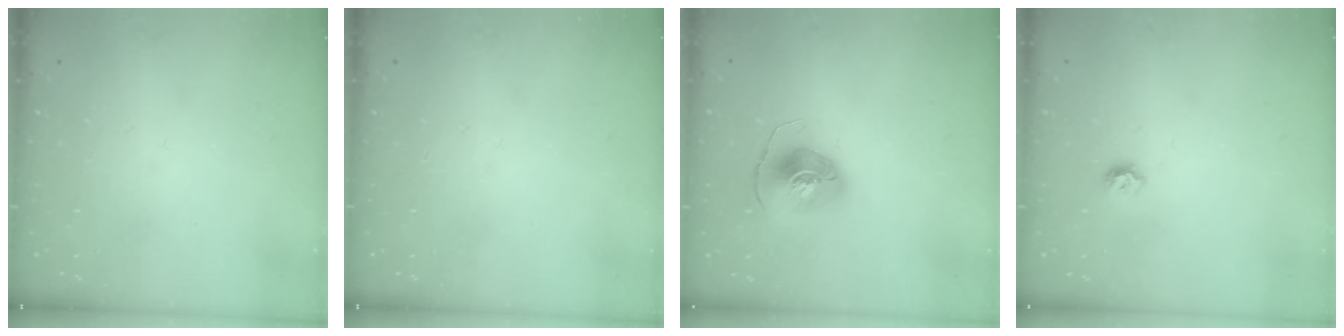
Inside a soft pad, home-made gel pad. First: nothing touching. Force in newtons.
{"total": 0.0}
{"total": 8.1, "press": 8.1, "slide": 0.1}
{"total": 5.5, "press": 5.4, "slide": 0.7}